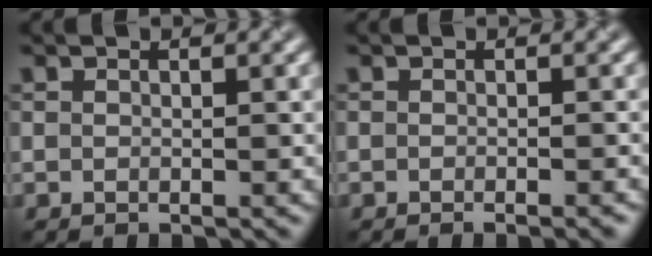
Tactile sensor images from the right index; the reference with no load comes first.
{"total": 1.2, "force": [-0.8, 0.2, 0.8], "torque": [-0.006, -0.002, -0.013]}